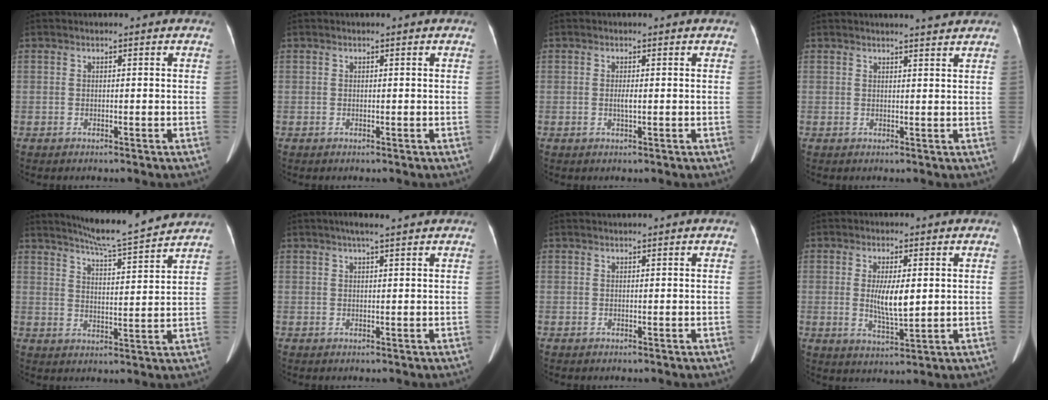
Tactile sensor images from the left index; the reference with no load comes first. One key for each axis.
{"total": 0.0}
{"total": 1.1, "fx": 0.0, "fy": 0.1, "fz": 1.1, "tx": -0.023, "ty": -0.001, "tz": 0.001}
{"total": 4.3, "fx": 4.0, "fy": 0.0, "fz": 1.6, "tx": -0.026, "ty": 0.005, "tz": 0.046}
{"total": 11.5, "fx": 10.8, "fy": -0.7, "fz": 4.0, "tx": -0.072, "ty": 0.002, "tz": 0.161}
{"total": 4.3, "fx": 3.4, "fy": 0.0, "fz": 2.6, "tx": -0.041, "ty": 0.020, "tz": 0.054}
{"total": 1.2, "fx": 1.1, "fy": -0.3, "fz": 0.4, "tx": -0.007, "ty": 0.016, "tz": 0.026}
{"total": 5.6, "fx": 0.7, "fy": 1.2, "fz": 5.5, "tx": -0.100, "ty": -0.010, "tz": 0.017}